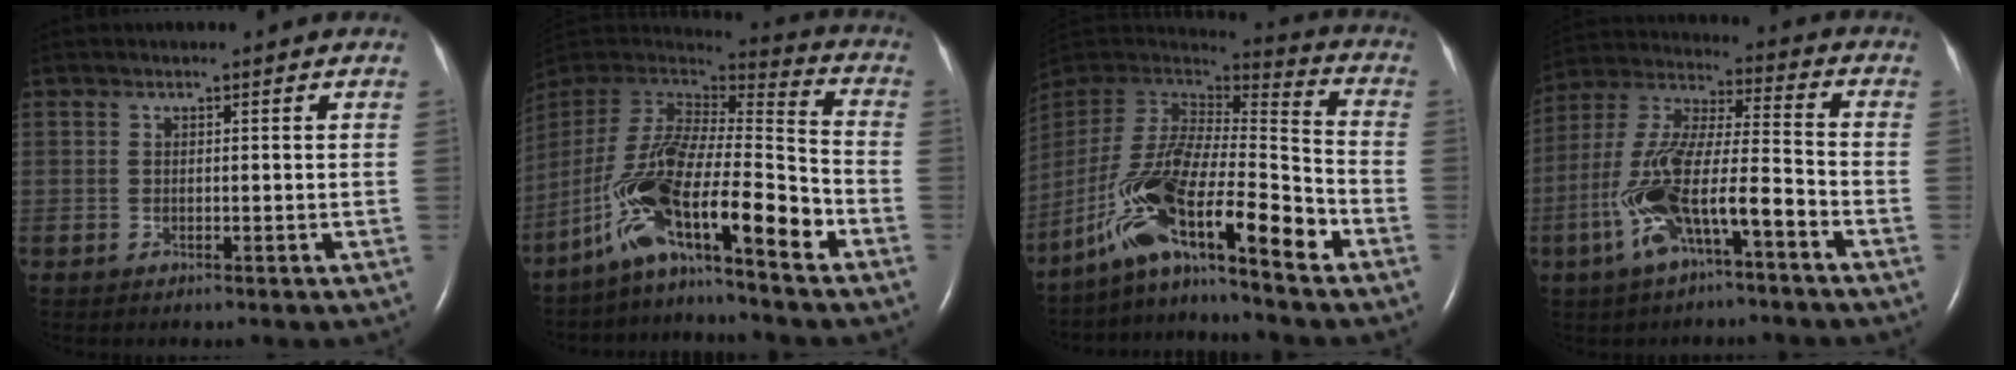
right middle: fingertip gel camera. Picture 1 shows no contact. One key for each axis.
{"total": 15.5, "fx": -9.0, "fy": 1.4, "fz": 12.6, "tx": -0.233, "ty": -0.005, "tz": -0.161}
{"total": 15.9, "fx": -9.8, "fy": 1.5, "fz": 12.4, "tx": -0.223, "ty": -0.004, "tz": -0.173}
{"total": 14.2, "fx": -6.1, "fy": 3.1, "fz": 12.4, "tx": -0.260, "ty": 0.013, "tz": -0.111}